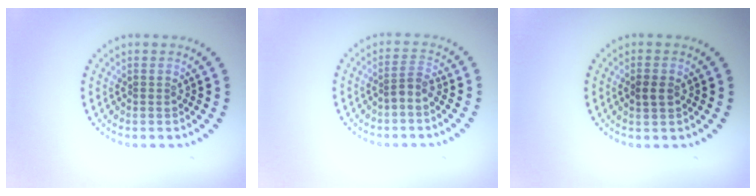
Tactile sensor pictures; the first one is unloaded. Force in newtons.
{"total": 1.7, "press": 1.2, "slide": 1.3}
{"total": 1.5, "press": 1.5, "slide": 0.1}